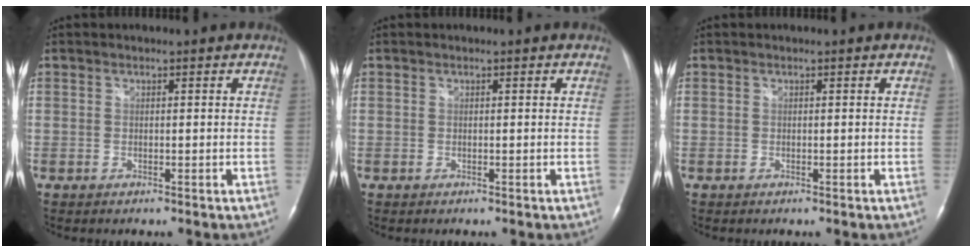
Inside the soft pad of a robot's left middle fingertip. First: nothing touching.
{"total": 0.0}
{"total": 0.0}